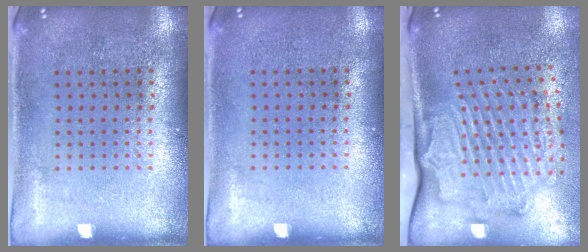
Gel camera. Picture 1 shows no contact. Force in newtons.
{"total": 0.0}
{"total": 2.4, "press": 2.2, "slide": 0.9}